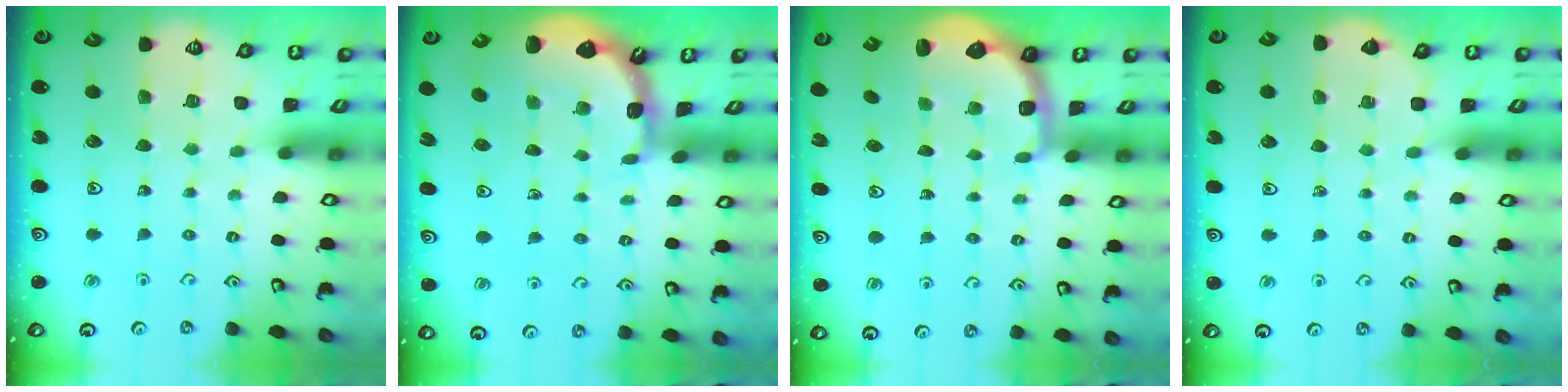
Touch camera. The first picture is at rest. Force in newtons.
{"total": 1.5, "press": 1.5, "slide": 0.2}
{"total": 2.6, "press": 2.0, "slide": 1.7}
{"total": 1.4, "press": 1.3, "slide": 0.3}